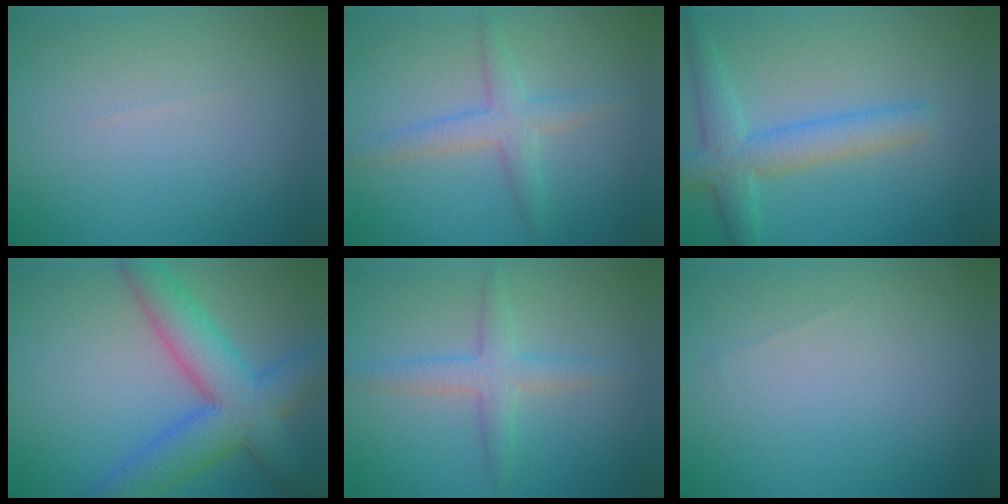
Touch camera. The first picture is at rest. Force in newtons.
{"total": 2.7, "press": 2.7, "slide": 0.1}
{"total": 4.3, "press": 4.3, "slide": 0.2}
{"total": 8.0, "press": 8.0, "slide": 0.4}
{"total": 2.8, "press": 2.8, "slide": 0.0}
{"total": 0.0}